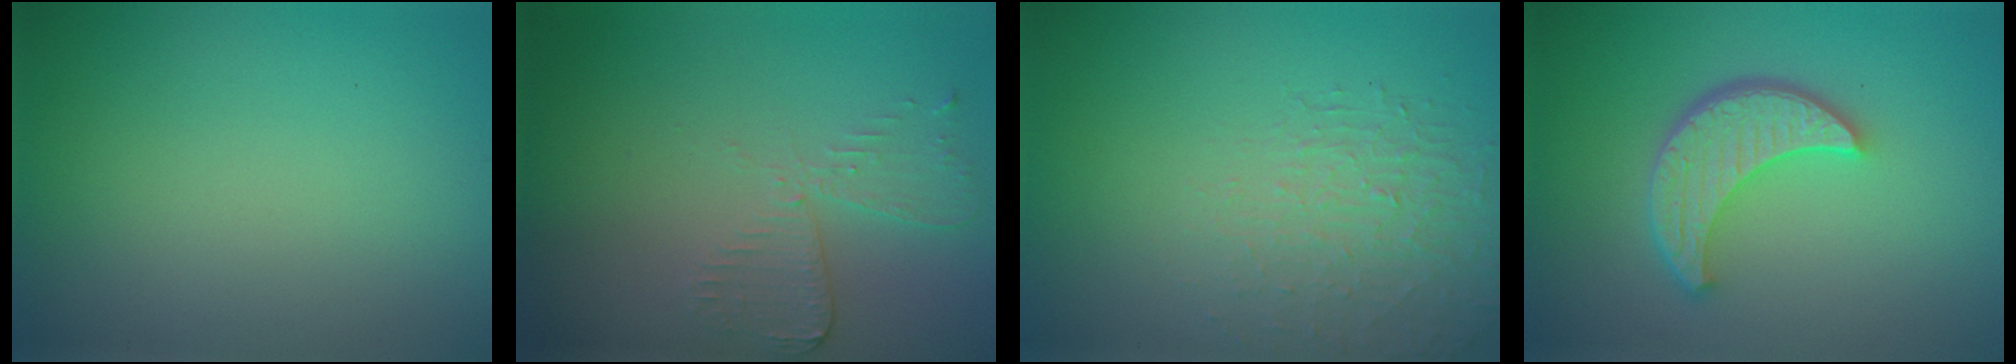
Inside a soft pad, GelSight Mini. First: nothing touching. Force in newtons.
{"total": 2.7, "press": 2.4, "slide": 1.2}
{"total": 1.6, "press": 1.0, "slide": 1.2}
{"total": 5.6, "press": 4.3, "slide": 3.6}